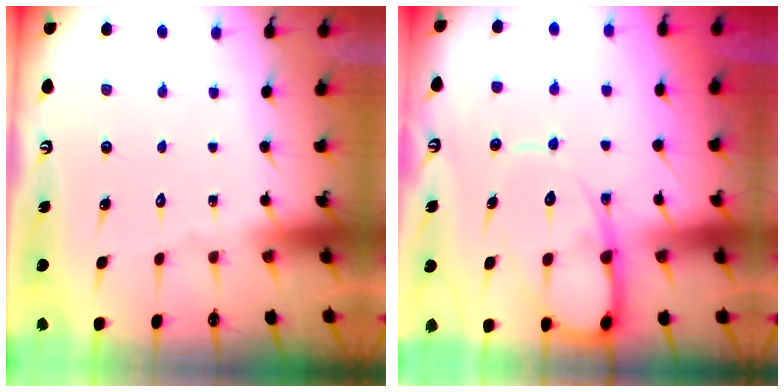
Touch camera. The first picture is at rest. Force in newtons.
{"total": 11.8, "press": 11.7, "slide": 1.3}